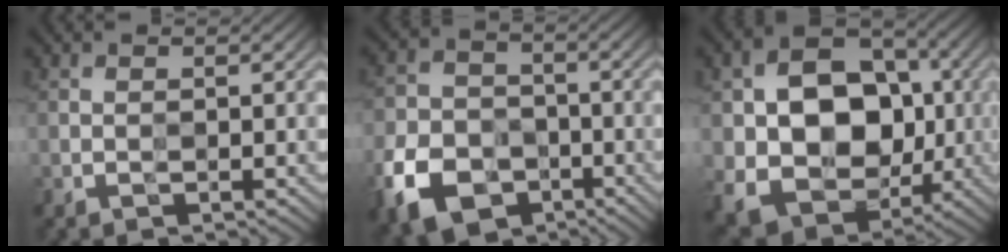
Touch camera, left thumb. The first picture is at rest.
{"total": 10.4, "force": [-5.2, 7.4, 5.1], "torque": [-0.125, -0.026, -0.110]}
{"total": 14.5, "force": [-0.6, 11.3, 9.1], "torque": [-0.169, -0.019, -0.011]}